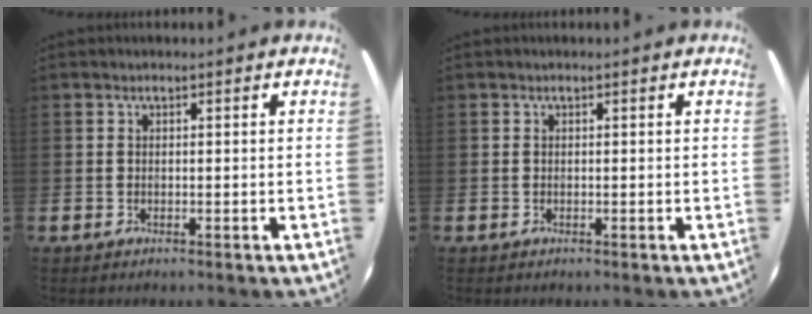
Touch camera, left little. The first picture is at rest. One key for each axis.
{"total": 0.0}